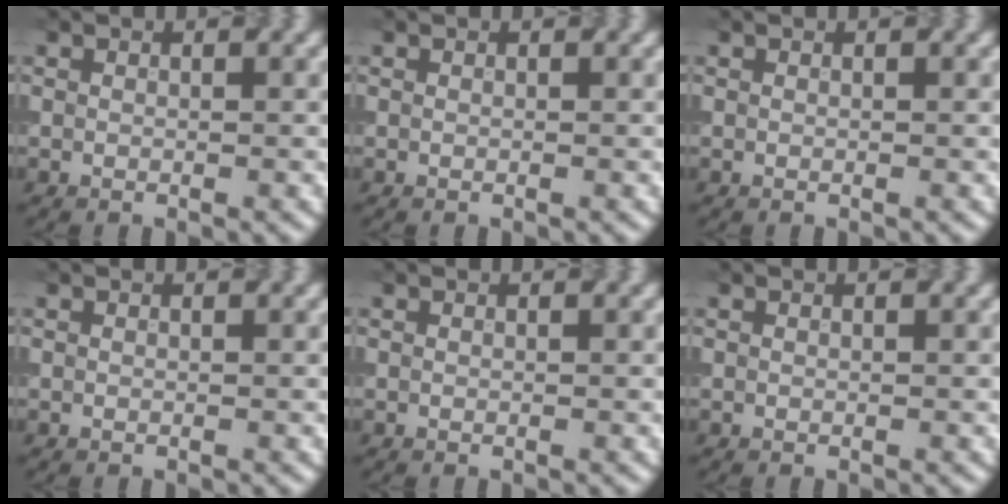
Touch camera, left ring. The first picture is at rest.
{"total": 0.0}
{"total": 0.0}
{"total": 0.0}
{"total": 0.0}
{"total": 0.0}